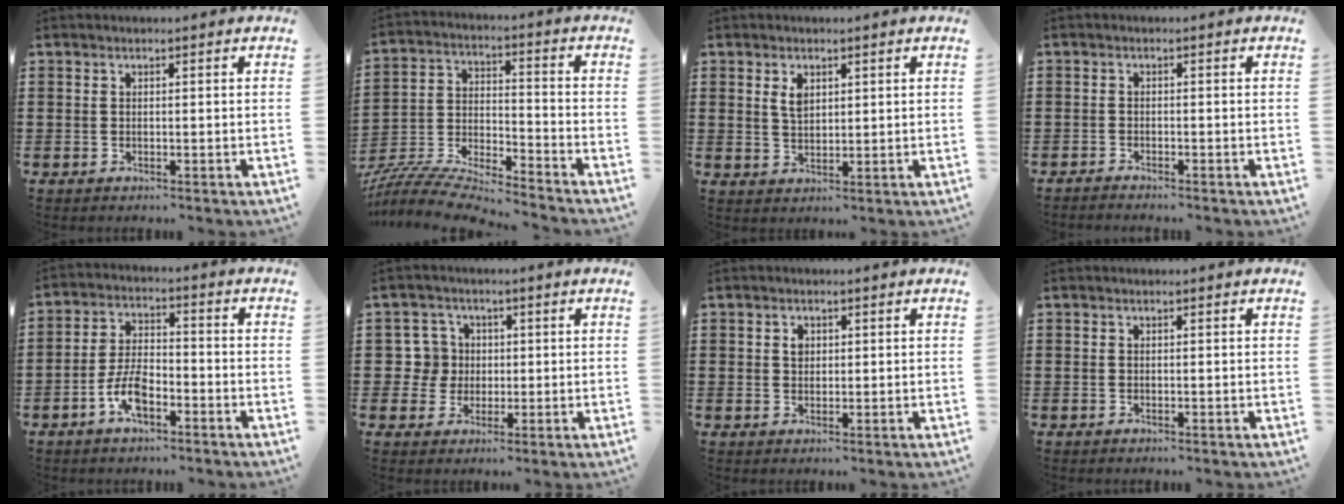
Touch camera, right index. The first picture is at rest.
{"total": 7.8, "force": [-7.5, 0.6, 2.2], "torque": [-0.056, -0.004, -0.154]}
{"total": 2.7, "force": [1.2, 1.4, 1.9], "torque": [-0.042, 0.003, 0.023]}
{"total": 1.1, "force": [-1.1, -0.1, -0.1], "torque": [-0.001, 0.003, -0.022]}
{"total": 6.7, "force": [-3.4, 3.0, 5.0], "torque": [-0.116, 0.002, -0.068]}
{"total": 5.3, "force": [0.3, 5.1, 1.3], "torque": [-0.047, 0.017, 0.007]}
{"total": 1.4, "force": [0.4, 1.1, 0.9], "torque": [-0.019, 0.006, 0.007]}
{"total": 0.0}